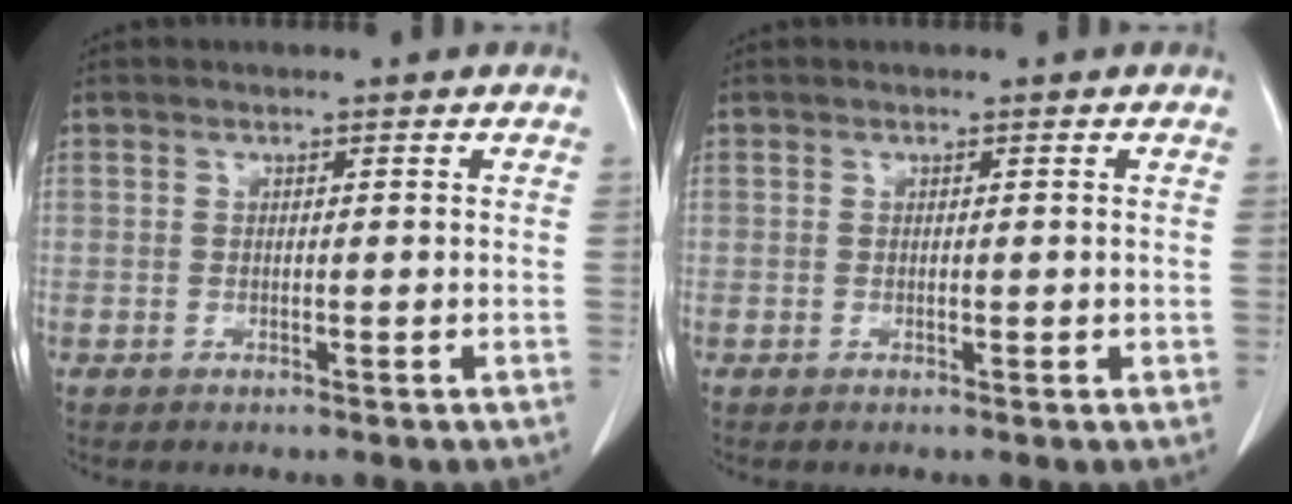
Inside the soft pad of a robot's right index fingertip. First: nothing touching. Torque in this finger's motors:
{"motor_torque": [-0.33, 0.68, -0.01, 0.01]}